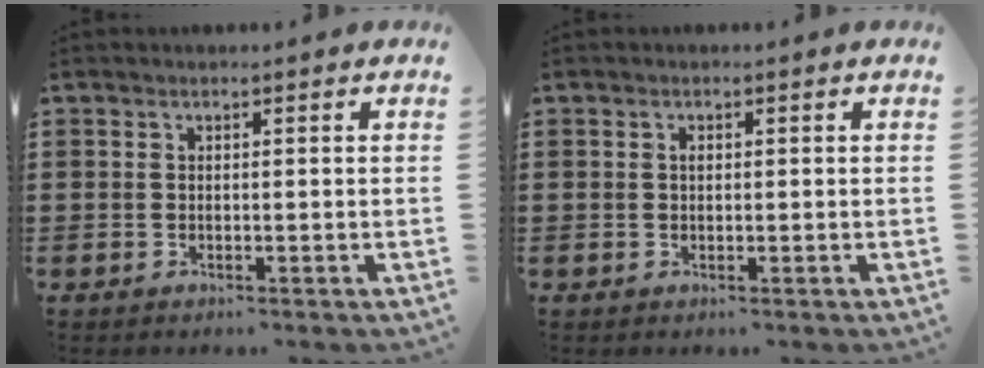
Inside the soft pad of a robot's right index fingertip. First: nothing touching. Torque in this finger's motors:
{"motor_torque": [0.39, -0.14, 0.17, 0.04]}